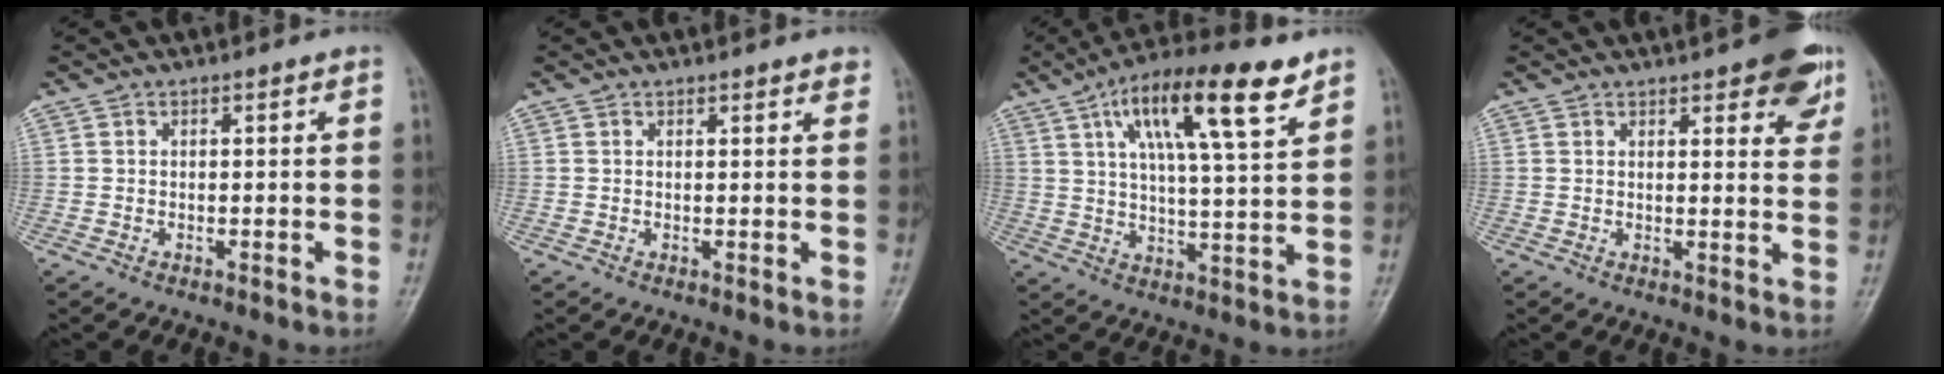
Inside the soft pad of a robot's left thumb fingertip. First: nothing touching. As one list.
[{"total": 2.2, "force": [1.8, 0.5, 1.1], "torque": [-0.006, -0.003, 0.018]}, {"total": 16.6, "force": [8.8, 4.3, 13.4], "torque": [-0.207, -0.019, 0.143]}, {"total": 13.9, "force": [8.7, 3.7, 10.2], "torque": [-0.097, -0.041, 0.104]}]